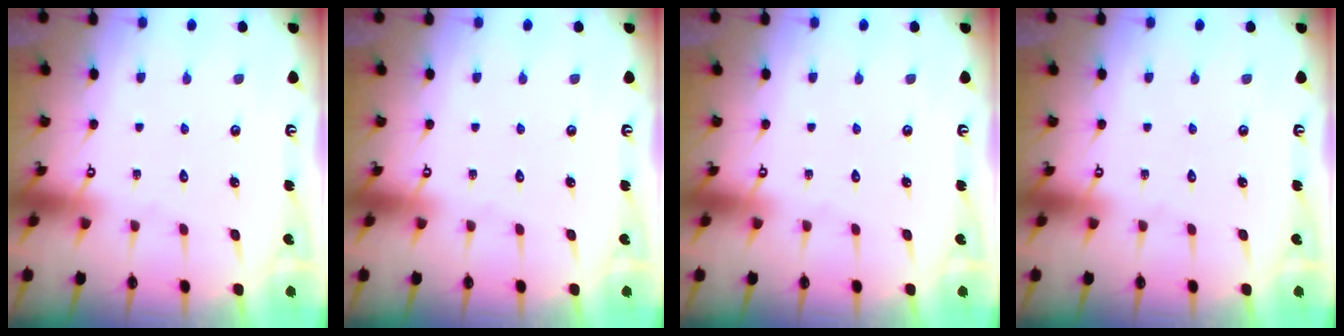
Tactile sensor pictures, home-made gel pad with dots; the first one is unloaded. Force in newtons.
{"total": 0.0}
{"total": 0.0}
{"total": 0.0}